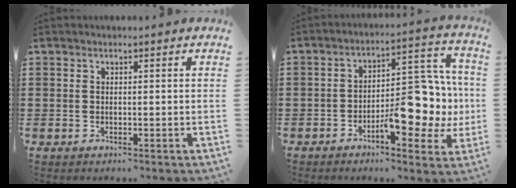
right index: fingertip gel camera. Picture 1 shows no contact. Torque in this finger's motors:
{"motor_torque": [2.14, 0.00, 0.76, 0.17]}